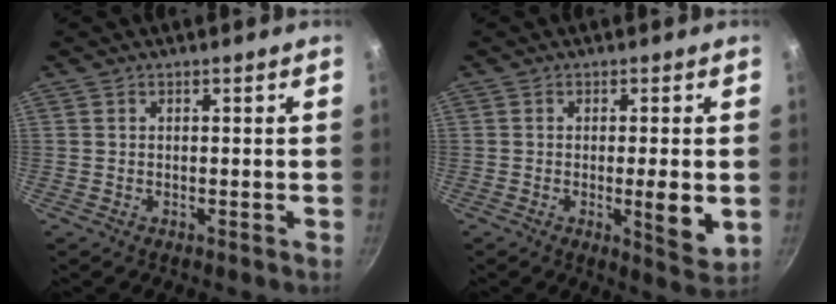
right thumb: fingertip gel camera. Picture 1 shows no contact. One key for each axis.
{"total": 6.8, "fx": -0.9, "fy": 1.4, "fz": 6.5, "tx": -0.096, "ty": -0.014, "tz": -0.011}